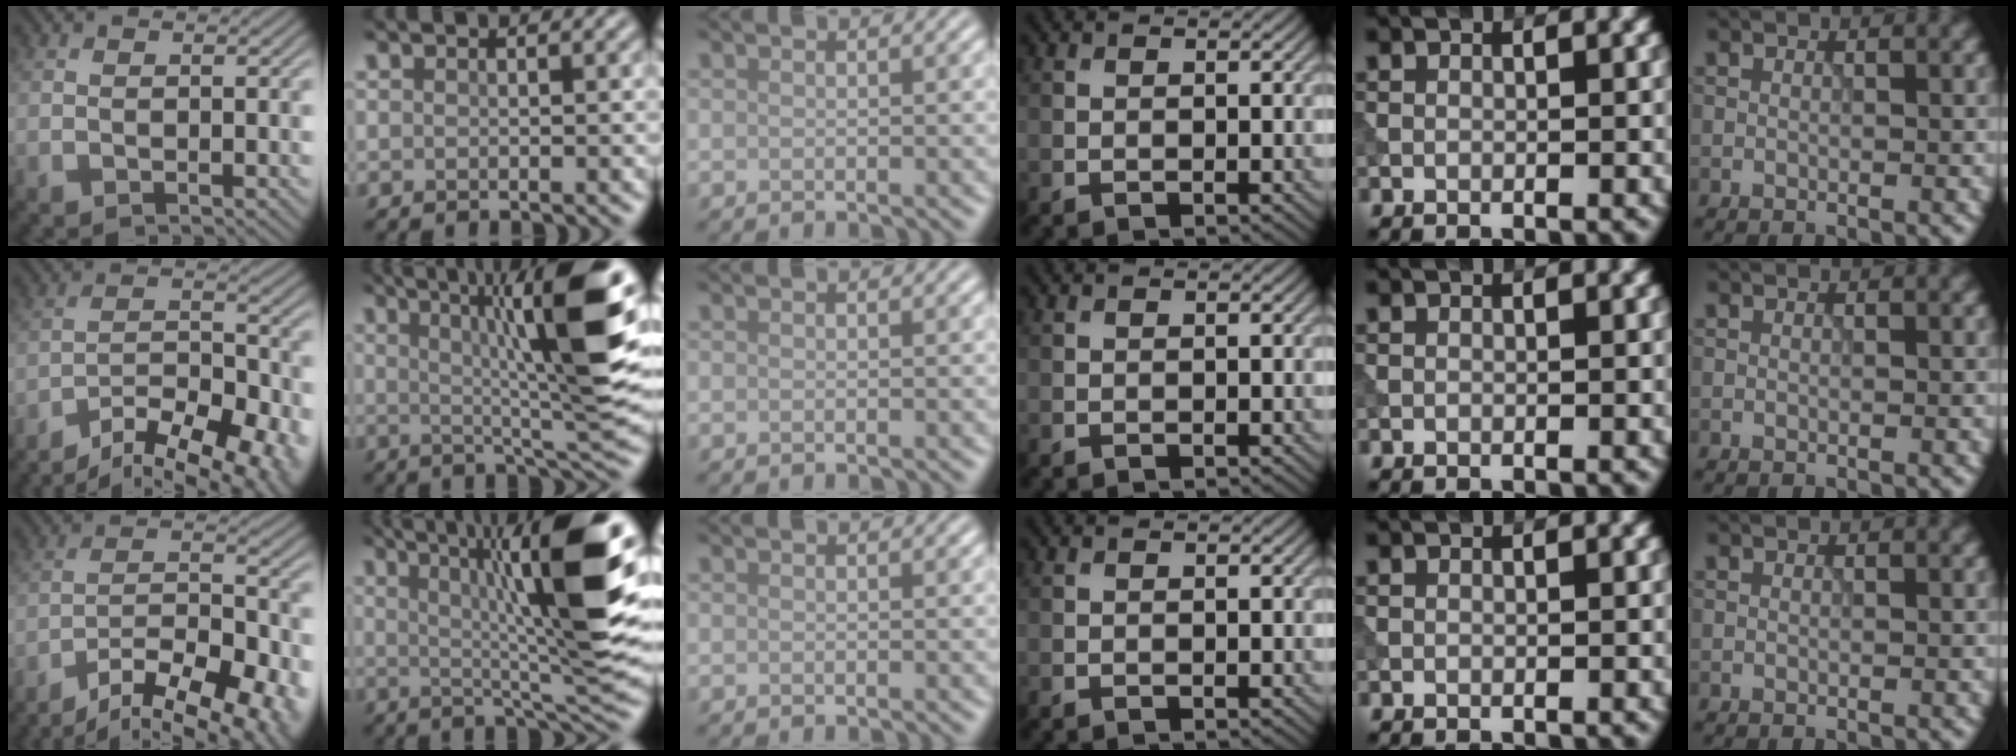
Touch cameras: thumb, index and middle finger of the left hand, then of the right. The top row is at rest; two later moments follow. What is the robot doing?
{"motion": "extract", "object": "tissue"}